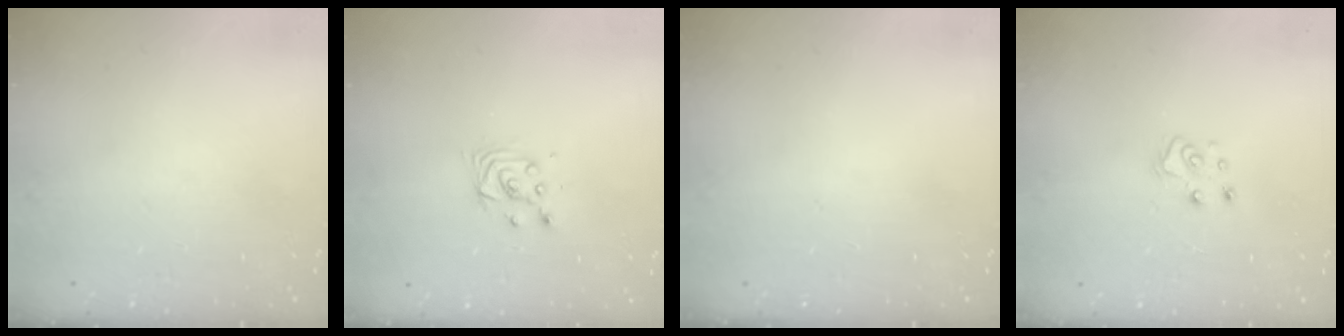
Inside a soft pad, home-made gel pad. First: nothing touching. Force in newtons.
{"total": 3.3, "press": 3.3, "slide": 0.3}
{"total": 0.0}
{"total": 6.3, "press": 6.3, "slide": 0.3}